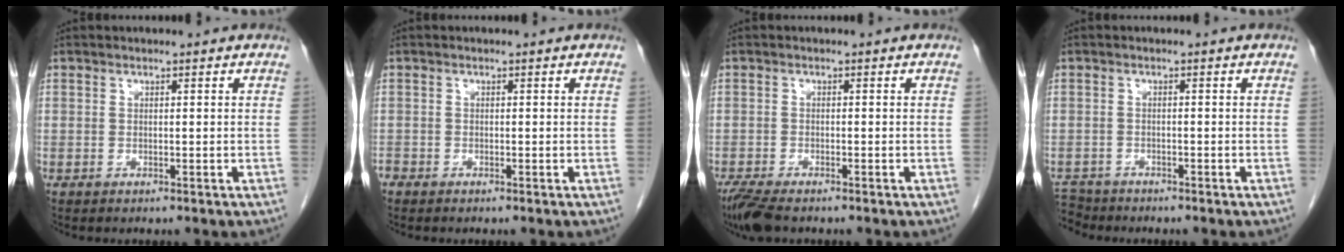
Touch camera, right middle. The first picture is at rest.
{"total": 1.2, "force": [-1.0, 0.5, 0.2], "torque": [-0.007, -0.001, -0.020]}
{"total": 4.5, "force": [-3.6, 0.9, 2.5], "torque": [-0.057, -0.016, -0.065]}
{"total": 4.0, "force": [-3.8, 1.2, -0.3], "torque": [0.007, -0.009, -0.071]}